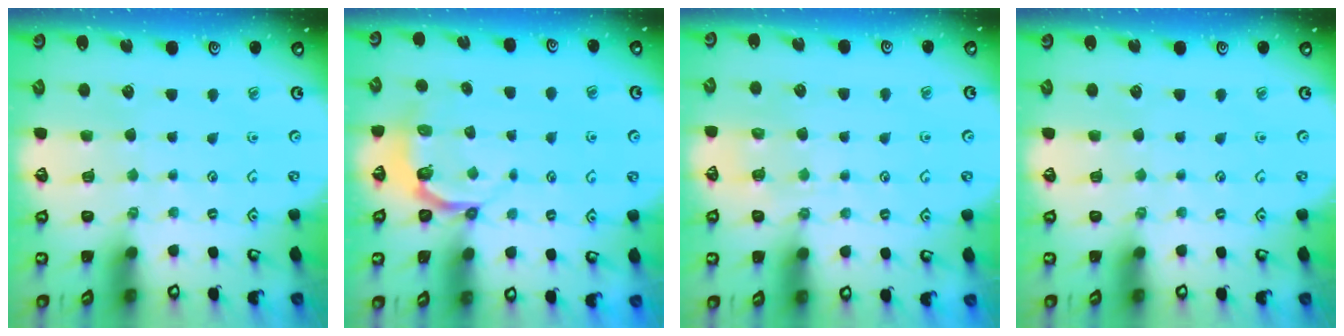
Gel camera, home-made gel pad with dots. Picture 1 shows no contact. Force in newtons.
{"total": 4.3, "press": 3.1, "slide": 3.0}
{"total": 4.8, "press": 4.8, "slide": 0.7}
{"total": 0.0}